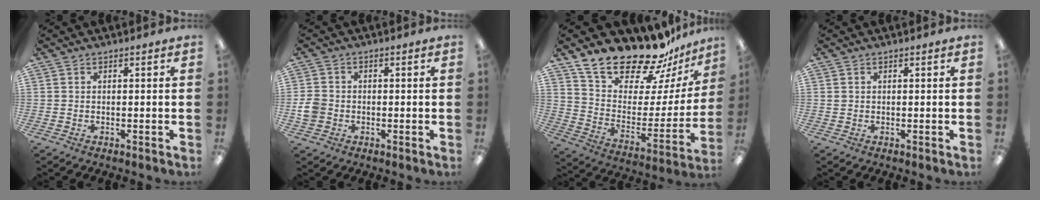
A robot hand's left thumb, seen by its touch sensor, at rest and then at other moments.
{"total": 4.0, "force": [-0.7, 3.4, 1.9], "torque": [-0.045, 0.004, -0.016]}
{"total": 22.0, "force": [18.9, 7.8, 8.1], "torque": [-0.140, -0.143, 0.335]}
{"total": 0.6, "force": [0.2, 0.5, 0.2], "torque": [-0.004, 0.004, 0.004]}